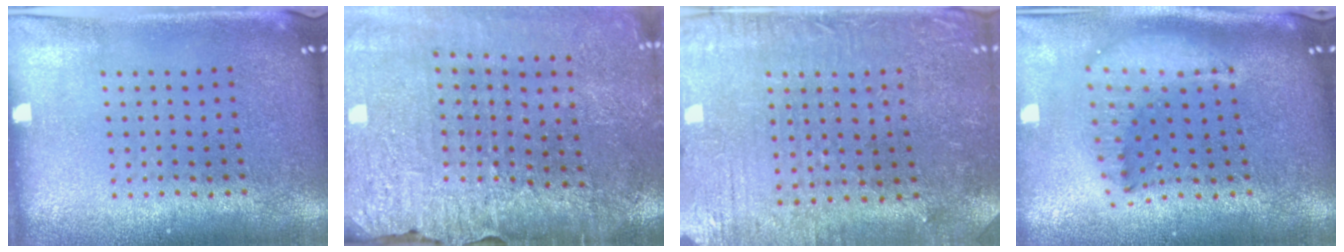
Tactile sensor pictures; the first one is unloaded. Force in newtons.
{"total": 3.5, "press": 3.4, "slide": 0.8}
{"total": 0.9, "press": 0.7, "slide": 0.5}
{"total": 1.9, "press": 1.5, "slide": 1.1}